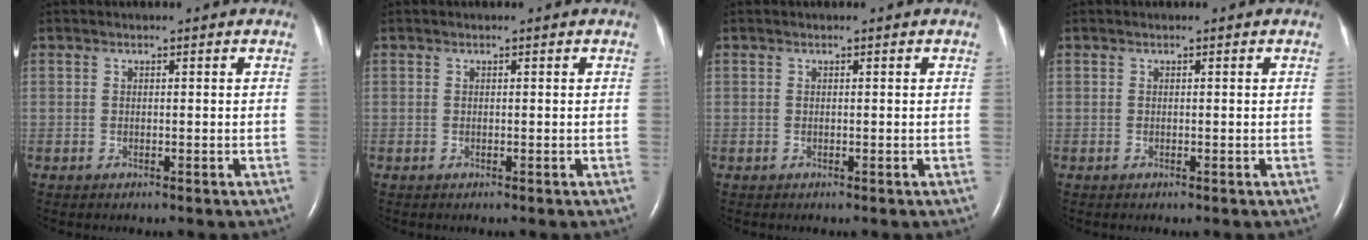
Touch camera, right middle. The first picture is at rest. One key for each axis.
{"total": 0.0}
{"total": 0.0}
{"total": 0.0}